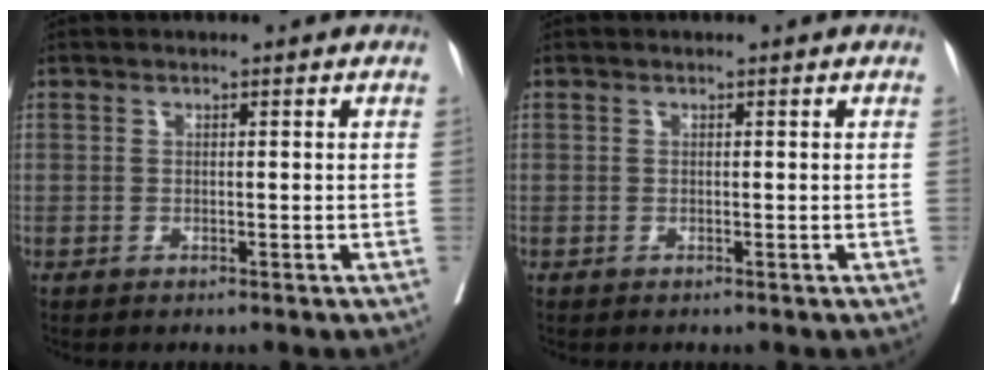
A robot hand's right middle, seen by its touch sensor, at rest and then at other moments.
{"total": 0.0}